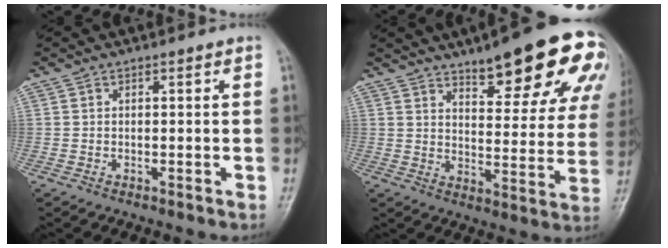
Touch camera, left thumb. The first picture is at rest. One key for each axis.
{"total": 20.7, "fx": 12.8, "fy": 5.9, "fz": 15.2, "tx": -0.167, "ty": -0.049, "tz": 0.173}